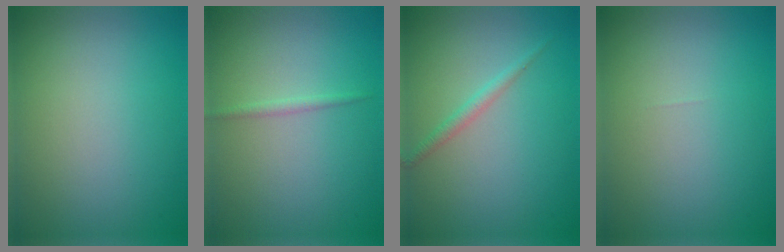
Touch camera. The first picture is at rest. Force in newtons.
{"total": 0.8, "press": 0.8, "slide": 0.1}
{"total": 1.3, "press": 1.3, "slide": 0.0}
{"total": 0.0}